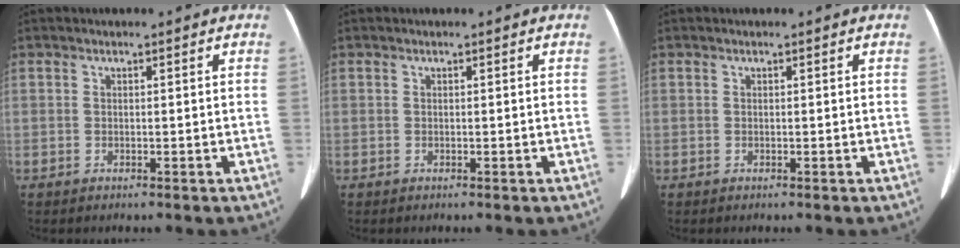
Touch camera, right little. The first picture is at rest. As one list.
[{"total": 0.0}, {"total": 0.0}]